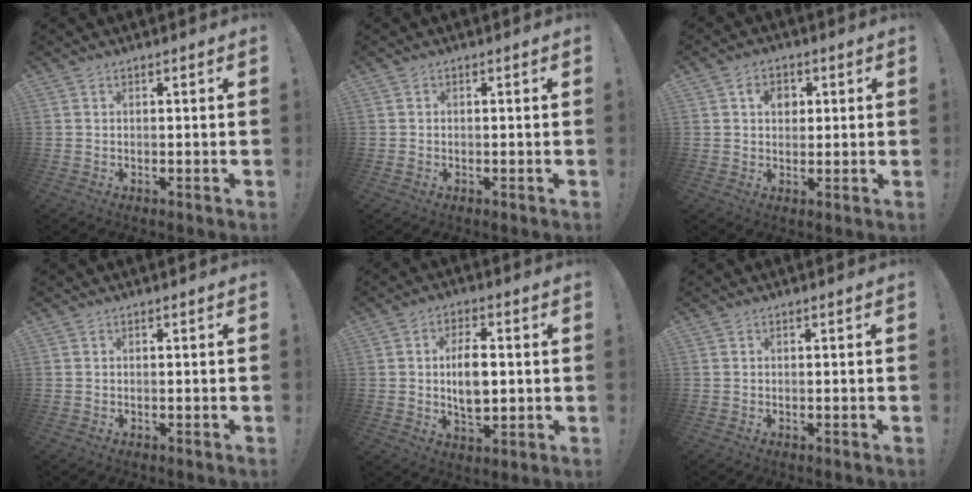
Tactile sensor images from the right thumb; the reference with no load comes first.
{"total": 0.7, "force": [-0.4, 0.5, 0.4], "torque": [-0.007, 0.003, -0.006]}
{"total": 5.3, "force": [1.5, 4.1, 2.9], "torque": [-0.045, 0.003, 0.024]}
{"total": 0.0}
{"total": 9.3, "force": [0.3, 5.4, 7.6], "torque": [-0.133, -0.001, 0.000]}
{"total": 0.0}